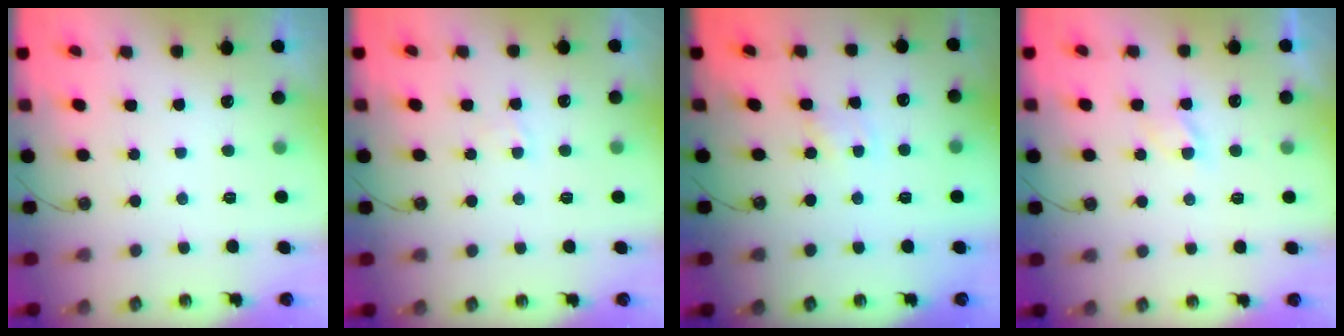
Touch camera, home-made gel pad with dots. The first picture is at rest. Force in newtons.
{"total": 2.9, "press": 2.9, "slide": 0.4}
{"total": 0.6, "press": 0.6, "slide": 0.1}
{"total": 2.9, "press": 2.8, "slide": 0.6}